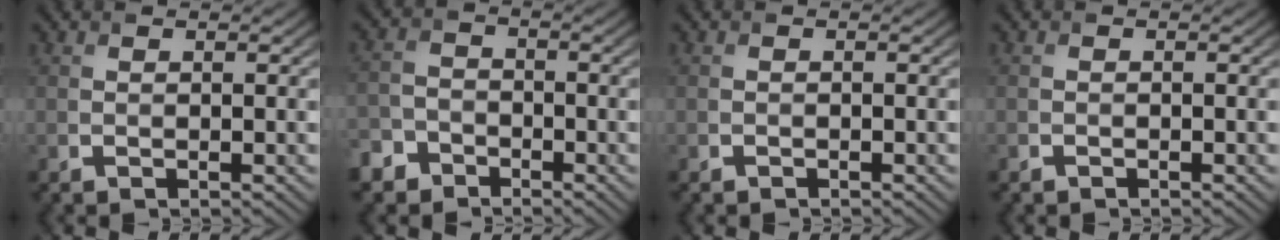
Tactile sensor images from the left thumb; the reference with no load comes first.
{"total": 5.1, "force": [-3.7, 3.3, 1.3], "torque": [-0.035, -0.006, -0.083]}
{"total": 0.5, "force": [-0.4, 0.3, -0.1], "torque": [0.003, -0.003, -0.009]}
{"total": 0.6, "force": [-0.5, 0.3, -0.1], "torque": [0.002, -0.003, -0.010]}